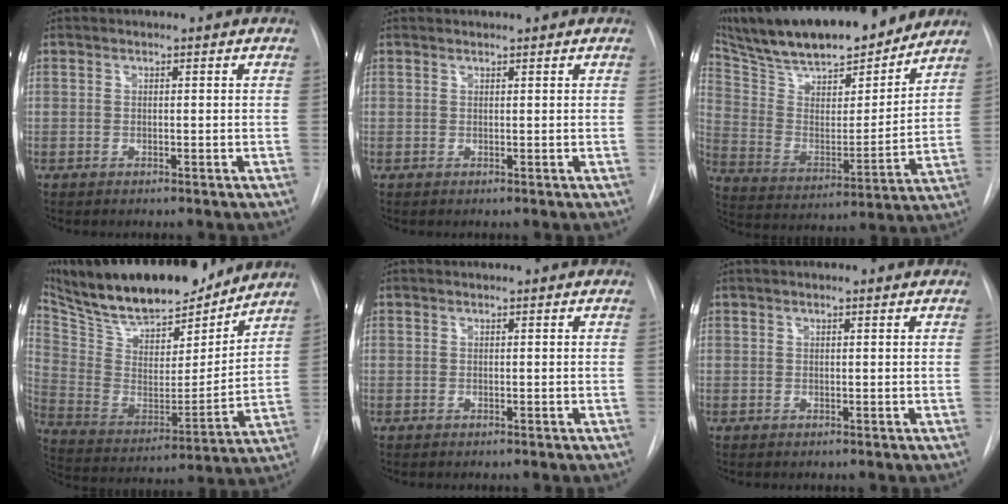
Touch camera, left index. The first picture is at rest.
{"total": 0.7, "force": [0.7, 0.0, 0.0], "torque": [-0.005, 0.008, 0.015]}
{"total": 25.7, "force": [21.8, 5.8, 12.3], "torque": [-0.221, 0.009, 0.340]}
{"total": 24.3, "force": [20.9, 6.4, 10.7], "torque": [-0.203, -0.003, 0.337]}
{"total": 0.0}
{"total": 1.4, "force": [1.0, 0.2, 0.9], "torque": [-0.014, 0.014, 0.013]}